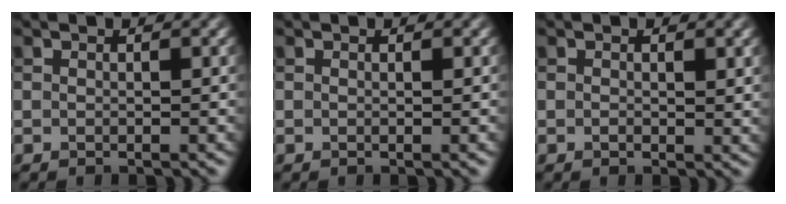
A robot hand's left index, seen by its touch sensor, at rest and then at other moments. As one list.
[{"total": 0.6, "force": [0.0, 0.1, 0.5], "torque": [-0.004, 0.000, -0.001]}, {"total": 1.2, "force": [0.1, 0.6, 1.0], "torque": [-0.012, -0.004, 0.002]}]